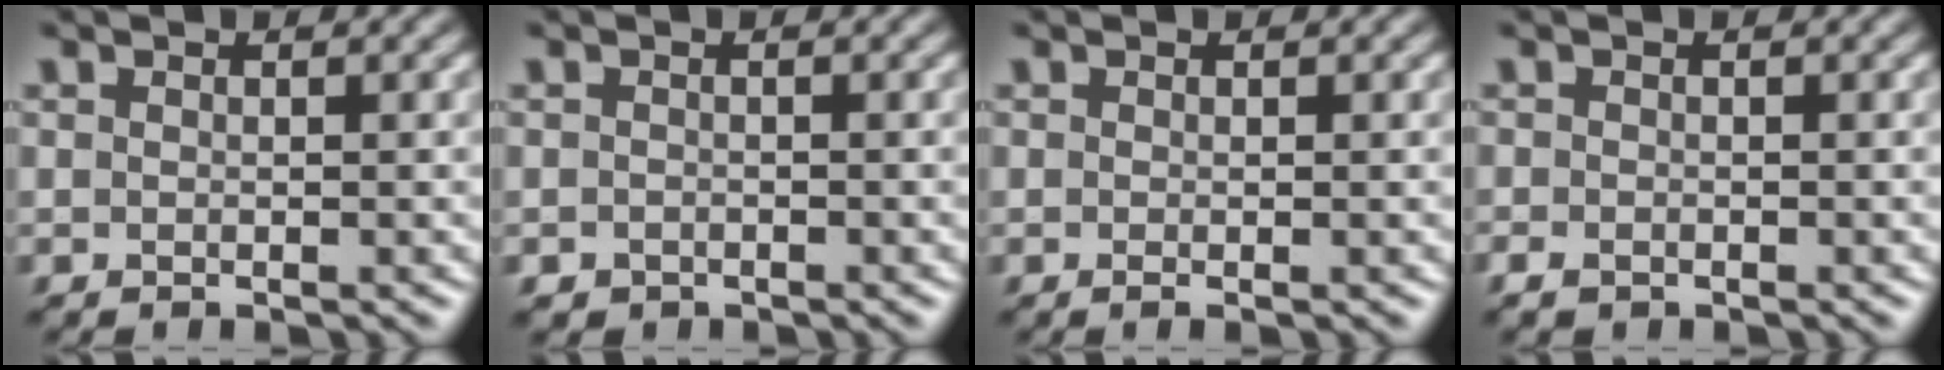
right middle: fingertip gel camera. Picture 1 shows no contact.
{"total": 0.7, "force": [-0.4, 0.5, 0.1], "torque": [0.002, -0.005, -0.007]}
{"total": 0.6, "force": [-0.2, 0.1, 0.6], "torque": [-0.011, -0.007, -0.003]}
{"total": 1.2, "force": [-0.8, 0.7, 0.5], "torque": [-0.010, -0.005, -0.016]}